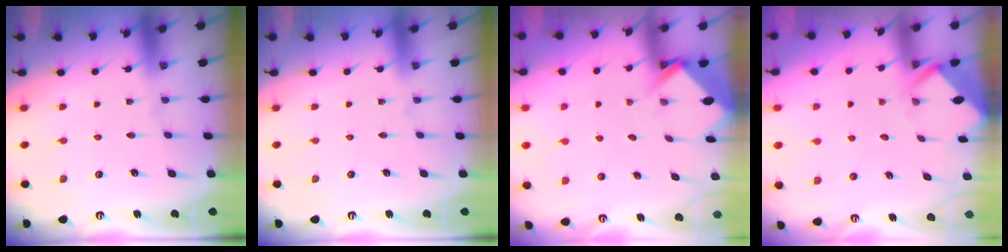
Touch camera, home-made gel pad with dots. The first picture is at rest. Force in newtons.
{"total": 0.0}
{"total": 3.9, "press": 3.9, "slide": 0.1}
{"total": 3.3, "press": 3.3, "slide": 0.1}